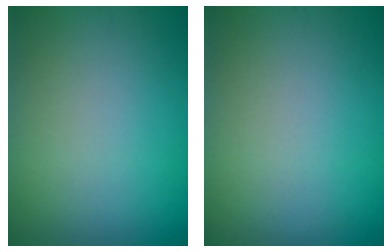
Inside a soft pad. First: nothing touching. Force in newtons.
{"total": 0.0}